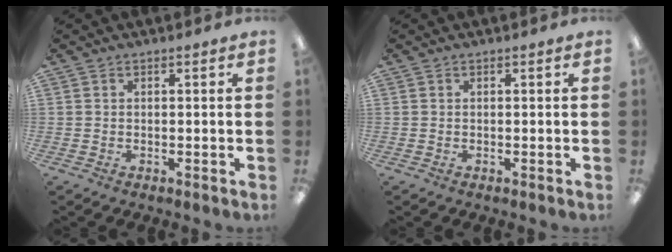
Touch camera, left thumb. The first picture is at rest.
{"total": 0.0}